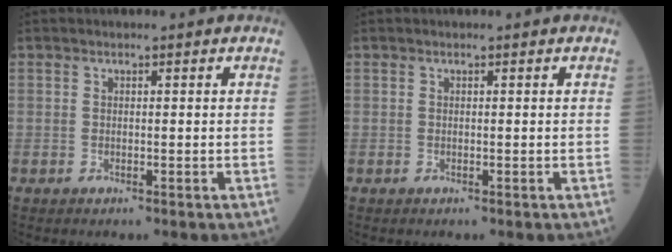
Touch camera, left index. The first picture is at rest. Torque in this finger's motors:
{"motor_torque": [-0.14, 0.14, 0.00, 0.00]}